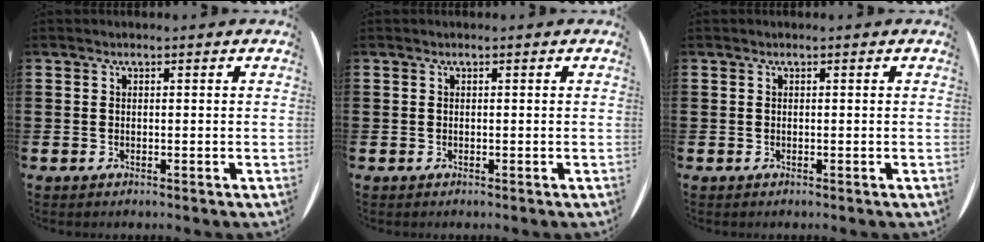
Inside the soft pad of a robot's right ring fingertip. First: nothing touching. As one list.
[{"total": 0.0}, {"total": 0.0}]